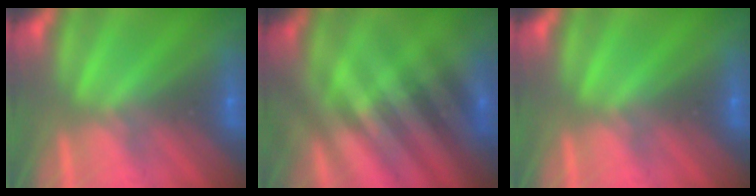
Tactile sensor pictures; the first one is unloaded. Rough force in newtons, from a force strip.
{"total": 2.6}
{"total": 0.0}